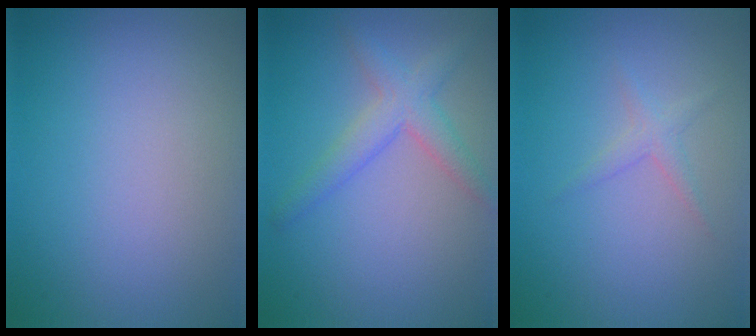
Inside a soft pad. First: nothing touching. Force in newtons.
{"total": 3.2, "press": 3.2, "slide": 0.1}
{"total": 1.2, "press": 1.2, "slide": 0.1}